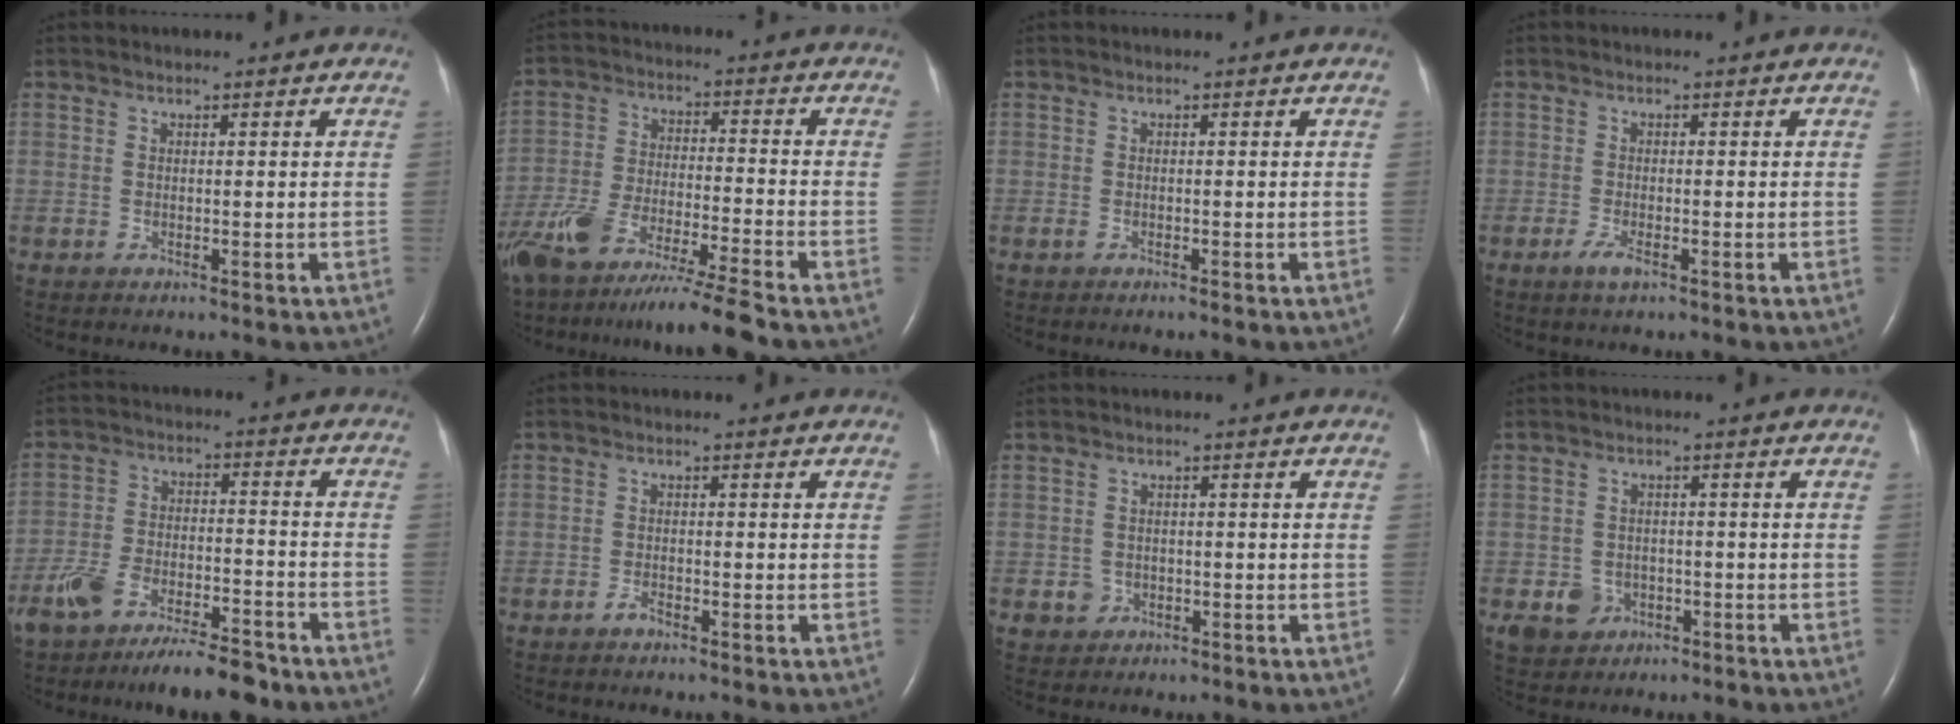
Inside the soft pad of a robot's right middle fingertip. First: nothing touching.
{"total": 15.2, "force": [-12.6, -0.5, 8.6], "torque": [-0.173, -0.039, -0.225]}
{"total": 0.7, "force": [-0.6, 0.0, 0.5], "torque": [-0.015, -0.002, -0.010]}
{"total": 2.0, "force": [-1.2, 0.4, 1.5], "torque": [-0.036, -0.004, -0.023]}
{"total": 12.6, "force": [-10.0, 3.3, 6.9], "torque": [-0.124, 0.003, -0.171]}
{"total": 1.2, "force": [-1.0, 0.3, 0.5], "torque": [-0.013, 0.000, -0.017]}
{"total": 2.1, "force": [-0.7, 2.0, 0.2], "torque": [-0.002, 0.009, -0.007]}
{"total": 3.9, "force": [-1.7, 3.4, 1.0], "torque": [-0.018, 0.006, -0.019]}